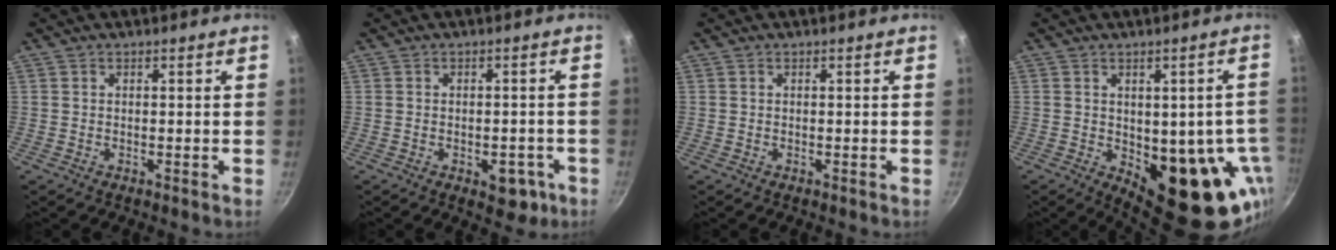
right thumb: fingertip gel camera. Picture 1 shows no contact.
{"total": 5.8, "force": [-2.3, 3.4, 4.0], "torque": [-0.024, 0.016, -0.019]}
{"total": 0.0}
{"total": 17.9, "force": [-3.5, 9.1, 15.0], "torque": [-0.120, -0.017, -0.028]}